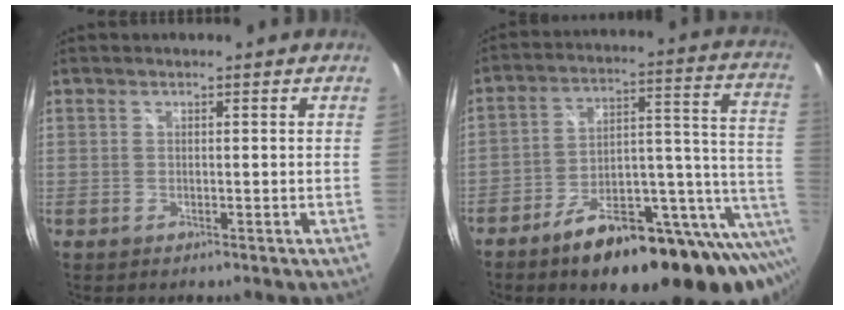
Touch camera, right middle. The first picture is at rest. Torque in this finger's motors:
{"motor_torque": [1.08, -1.05, 0.47, 0.16]}